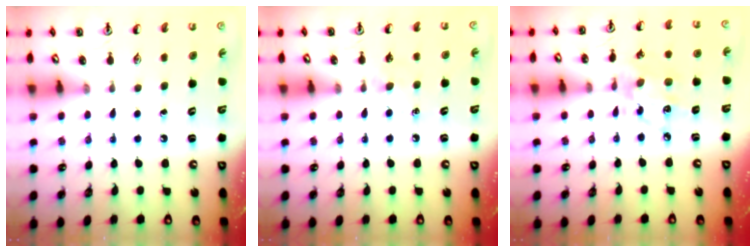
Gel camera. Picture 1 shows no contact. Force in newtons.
{"total": 5.3, "press": 5.2, "slide": 0.6}
{"total": 8.6, "press": 8.6, "slide": 0.6}